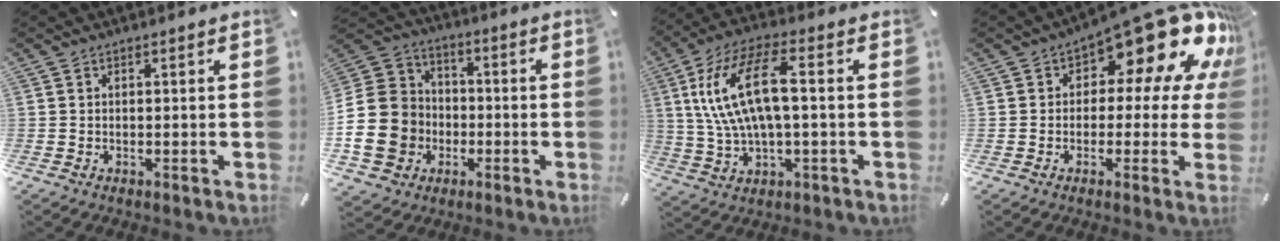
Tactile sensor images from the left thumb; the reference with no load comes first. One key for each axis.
{"total": 16.9, "fx": -3.9, "fy": 15.0, "fz": 6.8, "tx": -0.149, "ty": 0.026, "tz": -0.068}
{"total": 16.2, "fx": 2.6, "fy": 6.9, "fz": 14.4, "tx": -0.304, "ty": 0.003, "tz": 0.040}
{"total": 17.0, "fx": 9.0, "fy": 8.2, "fz": 11.9, "tx": -0.149, "ty": -0.071, "tz": 0.147}